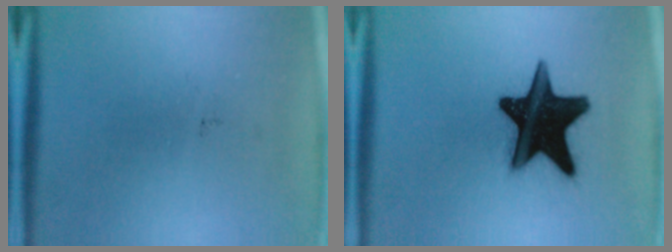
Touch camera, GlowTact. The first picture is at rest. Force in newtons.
{"total": 19.2}